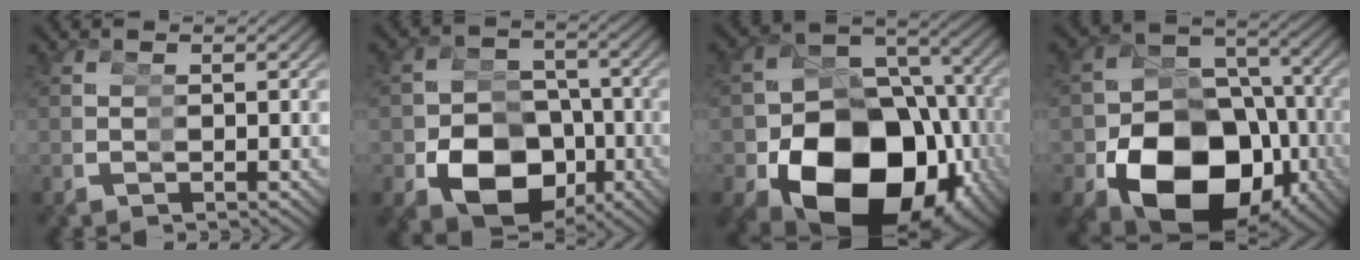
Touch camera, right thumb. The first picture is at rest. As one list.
[{"total": 10.3, "force": [-2.9, 7.7, 6.1], "torque": [-0.120, -0.033, -0.026]}, {"total": 17.2, "force": [-5.3, 11.1, 12.0], "torque": [-0.232, -0.035, -0.051]}, {"total": 14.7, "force": [-5.4, 9.3, 10.0], "torque": [-0.197, -0.034, -0.057]}]